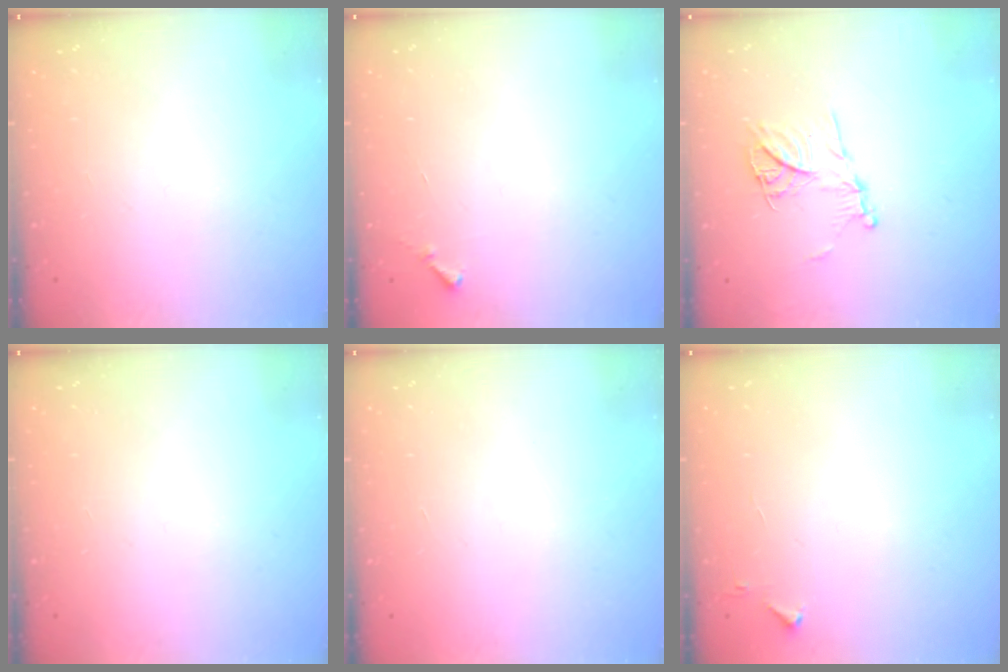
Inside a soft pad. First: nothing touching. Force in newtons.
{"total": 4.4, "press": 4.4, "slide": 0.3}
{"total": 12.7, "press": 12.6, "slide": 1.4}
{"total": 0.0}
{"total": 1.5, "press": 1.5, "slide": 0.1}
{"total": 2.8, "press": 2.8, "slide": 0.4}